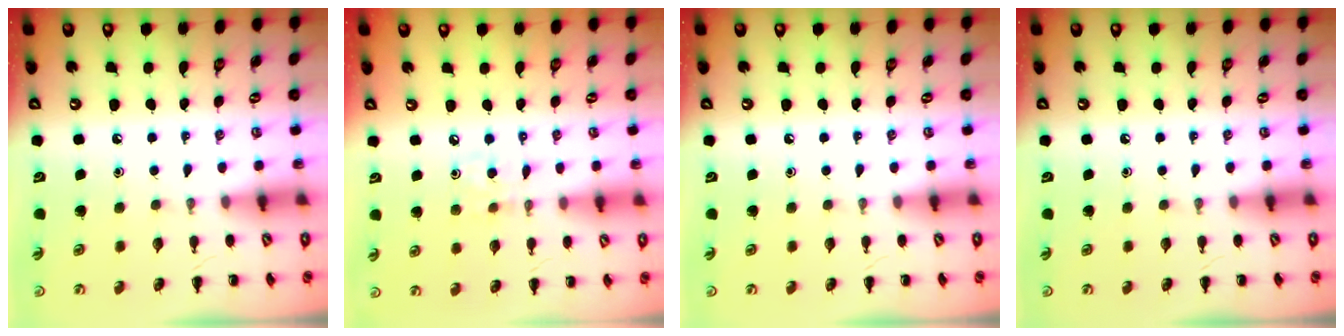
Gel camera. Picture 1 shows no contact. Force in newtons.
{"total": 4.2, "press": 4.2, "slide": 0.7}
{"total": 0.0}
{"total": 0.0}